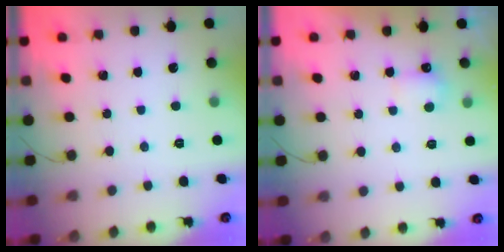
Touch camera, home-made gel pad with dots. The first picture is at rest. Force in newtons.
{"total": 2.8, "press": 2.7, "slide": 0.6}